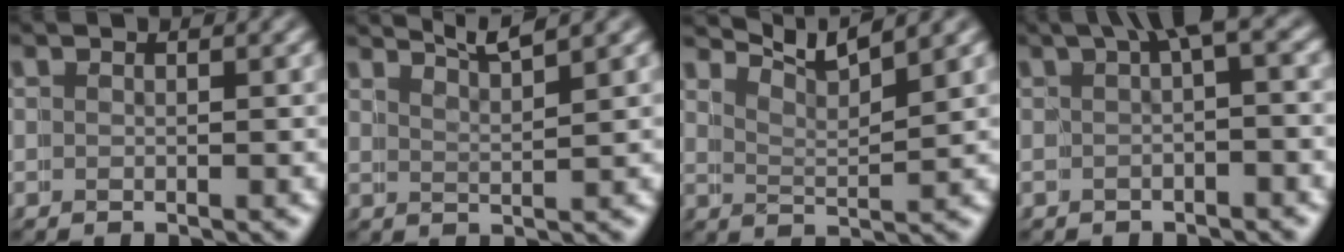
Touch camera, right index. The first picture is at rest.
{"total": 4.8, "force": [4.5, -0.1, 1.7], "torque": [-0.026, 0.011, 0.069]}
{"total": 6.3, "force": [6.1, -0.4, 1.4], "torque": [-0.027, 0.014, 0.092]}
{"total": 2.3, "force": [0.7, 0.1, 2.2], "torque": [-0.026, 0.012, 0.008]}